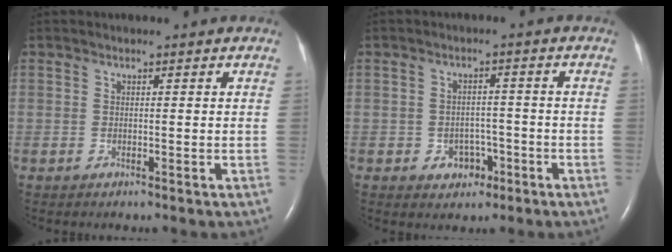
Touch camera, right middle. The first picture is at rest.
{"total": 3.8, "force": [-1.7, 3.0, 1.6], "torque": [-0.018, 0.012, -0.018]}